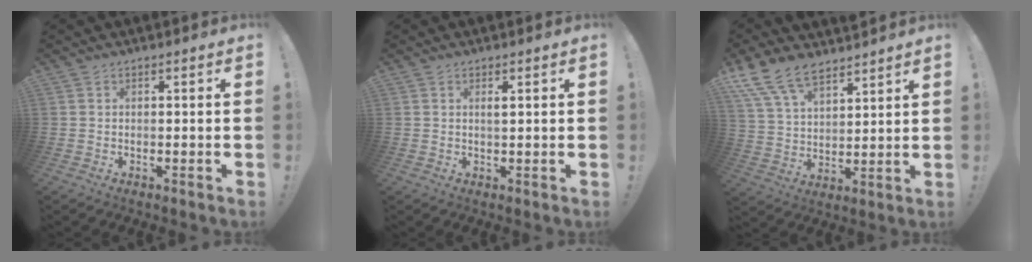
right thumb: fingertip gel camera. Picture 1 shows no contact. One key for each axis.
{"total": 1.1, "fx": 0.4, "fy": 0.0, "fz": 1.0, "tx": -0.010, "ty": -0.004, "tz": 0.002}
{"total": 12.4, "fx": 9.9, "fy": 5.3, "fz": 5.2, "tx": -0.110, "ty": -0.059, "tz": 0.191}